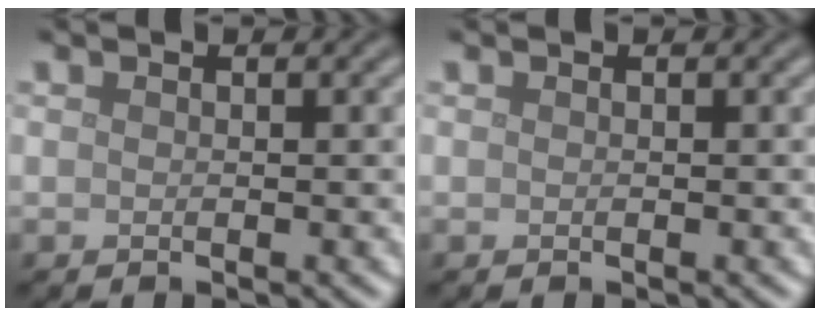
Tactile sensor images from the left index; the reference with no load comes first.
{"total": 0.0}